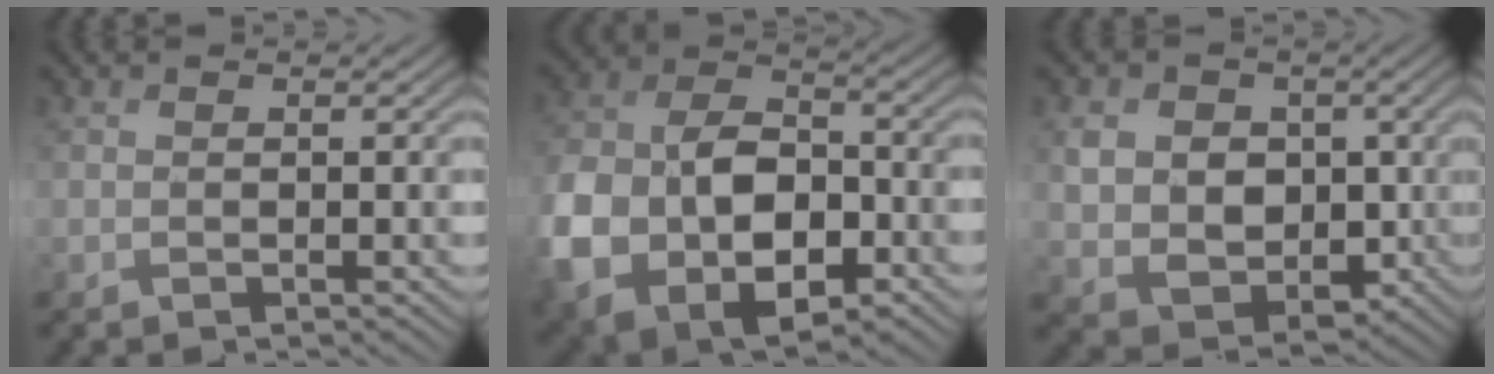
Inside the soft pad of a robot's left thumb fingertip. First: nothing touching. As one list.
[{"total": 15.2, "force": [-4.9, 10.3, 10.0], "torque": [-0.250, -0.051, -0.081]}, {"total": 8.2, "force": [0.4, 6.7, 4.7], "torque": [-0.108, -0.013, 0.001]}]